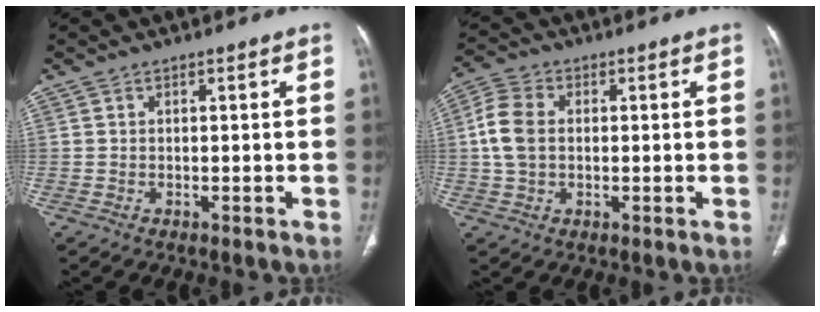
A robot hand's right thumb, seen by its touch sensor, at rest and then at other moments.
{"total": 7.2, "force": [0.5, 5.0, 5.2], "torque": [-0.115, 0.014, 0.006]}